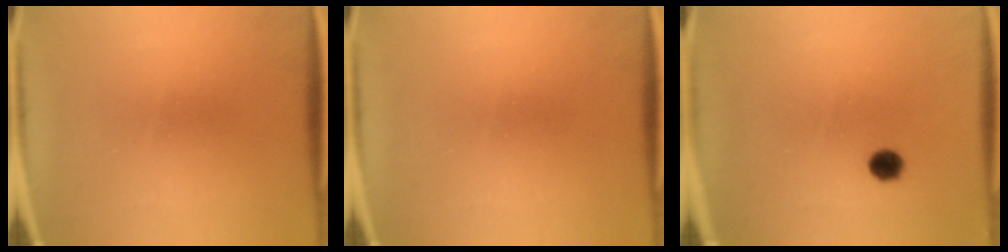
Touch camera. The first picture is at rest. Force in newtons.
{"total": 0.0}
{"total": 2.5}